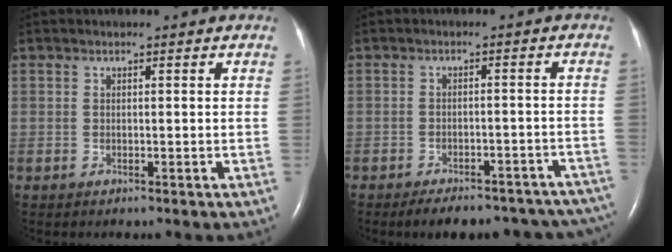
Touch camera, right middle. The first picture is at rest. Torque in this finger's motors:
{"motor_torque": [0.46, -0.49, 0.06, 0.03]}